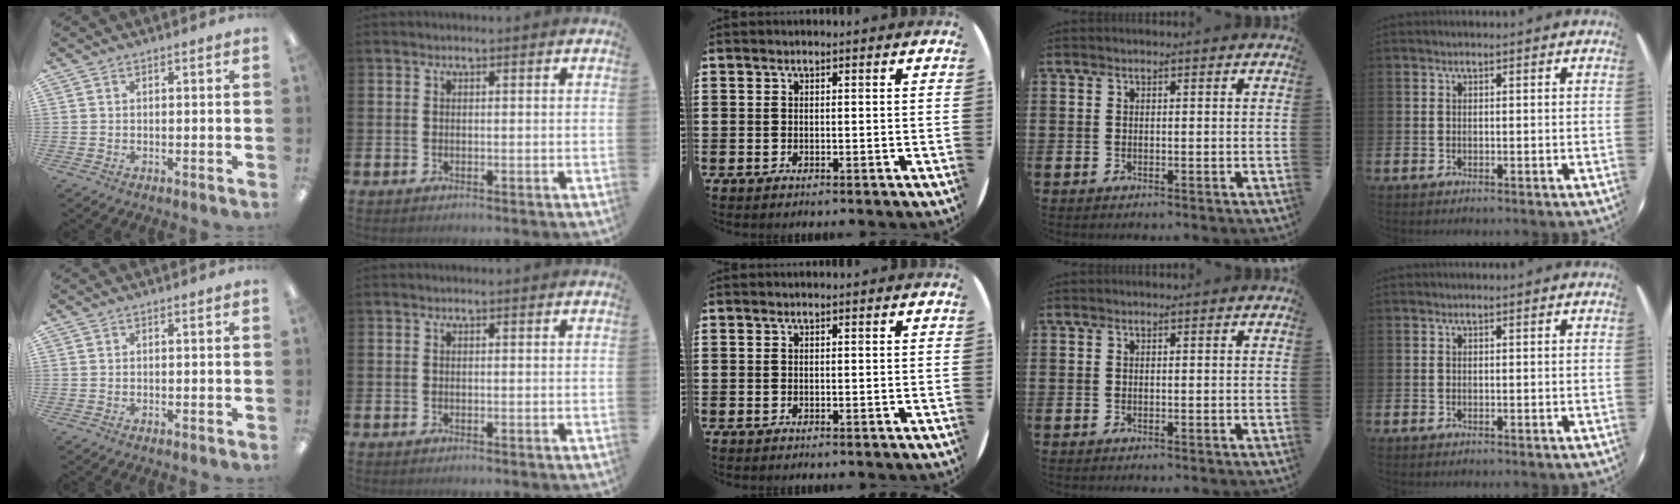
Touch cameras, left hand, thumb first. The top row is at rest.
{}